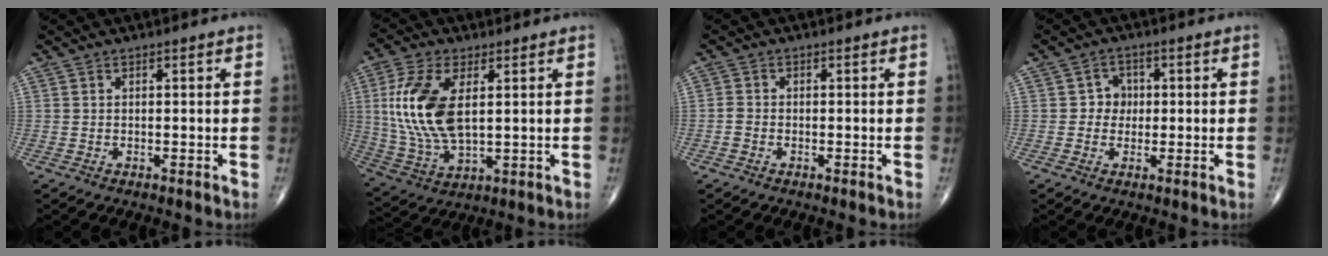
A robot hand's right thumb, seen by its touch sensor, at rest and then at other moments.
{"total": 15.2, "force": [2.7, 7.6, 12.9], "torque": [-0.277, -0.009, 0.060]}
{"total": 1.6, "force": [-0.7, 1.2, 0.8], "torque": [-0.017, 0.007, -0.015]}
{"total": 3.5, "force": [0.1, 3.2, 1.3], "torque": [0.008, 0.010, -0.006]}